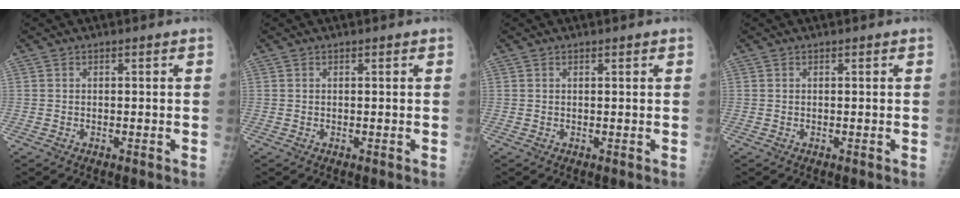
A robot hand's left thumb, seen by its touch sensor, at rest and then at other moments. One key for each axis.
{"total": 0.0}
{"total": 0.5, "fx": 0.4, "fy": 0.1, "fz": 0.4, "tx": -0.005, "ty": 0.000, "tz": 0.006}
{"total": 0.0}